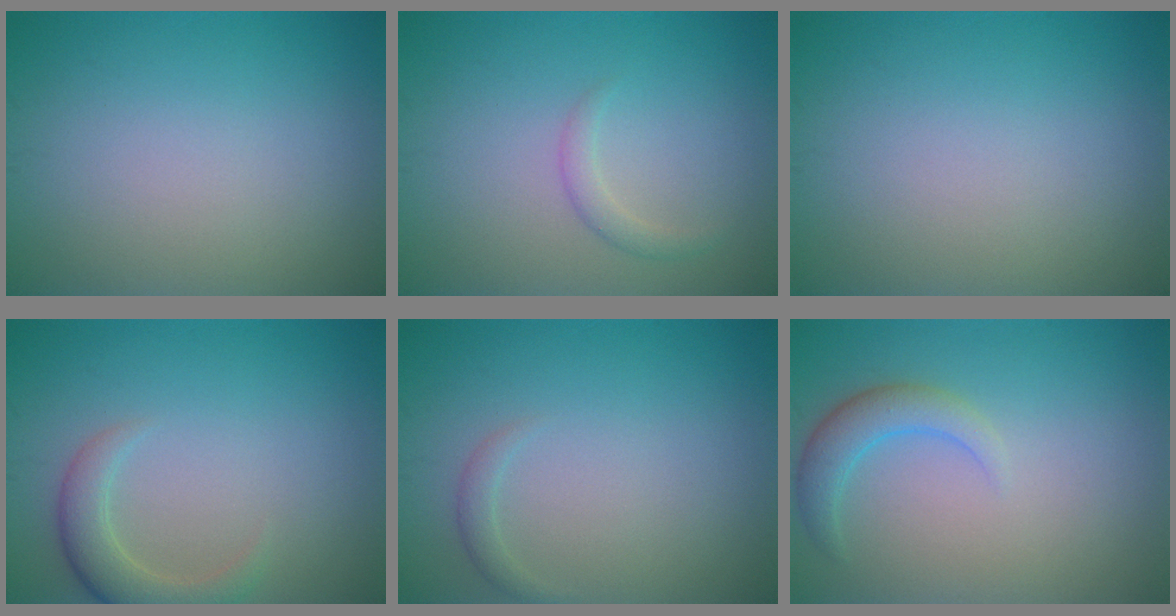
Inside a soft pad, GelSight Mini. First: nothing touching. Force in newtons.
{"total": 1.3, "press": 1.3, "slide": 0.1}
{"total": 0.0}
{"total": 3.2, "press": 3.2, "slide": 0.3}
{"total": 1.0, "press": 1.0, "slide": 0.0}
{"total": 2.8, "press": 2.8, "slide": 0.3}